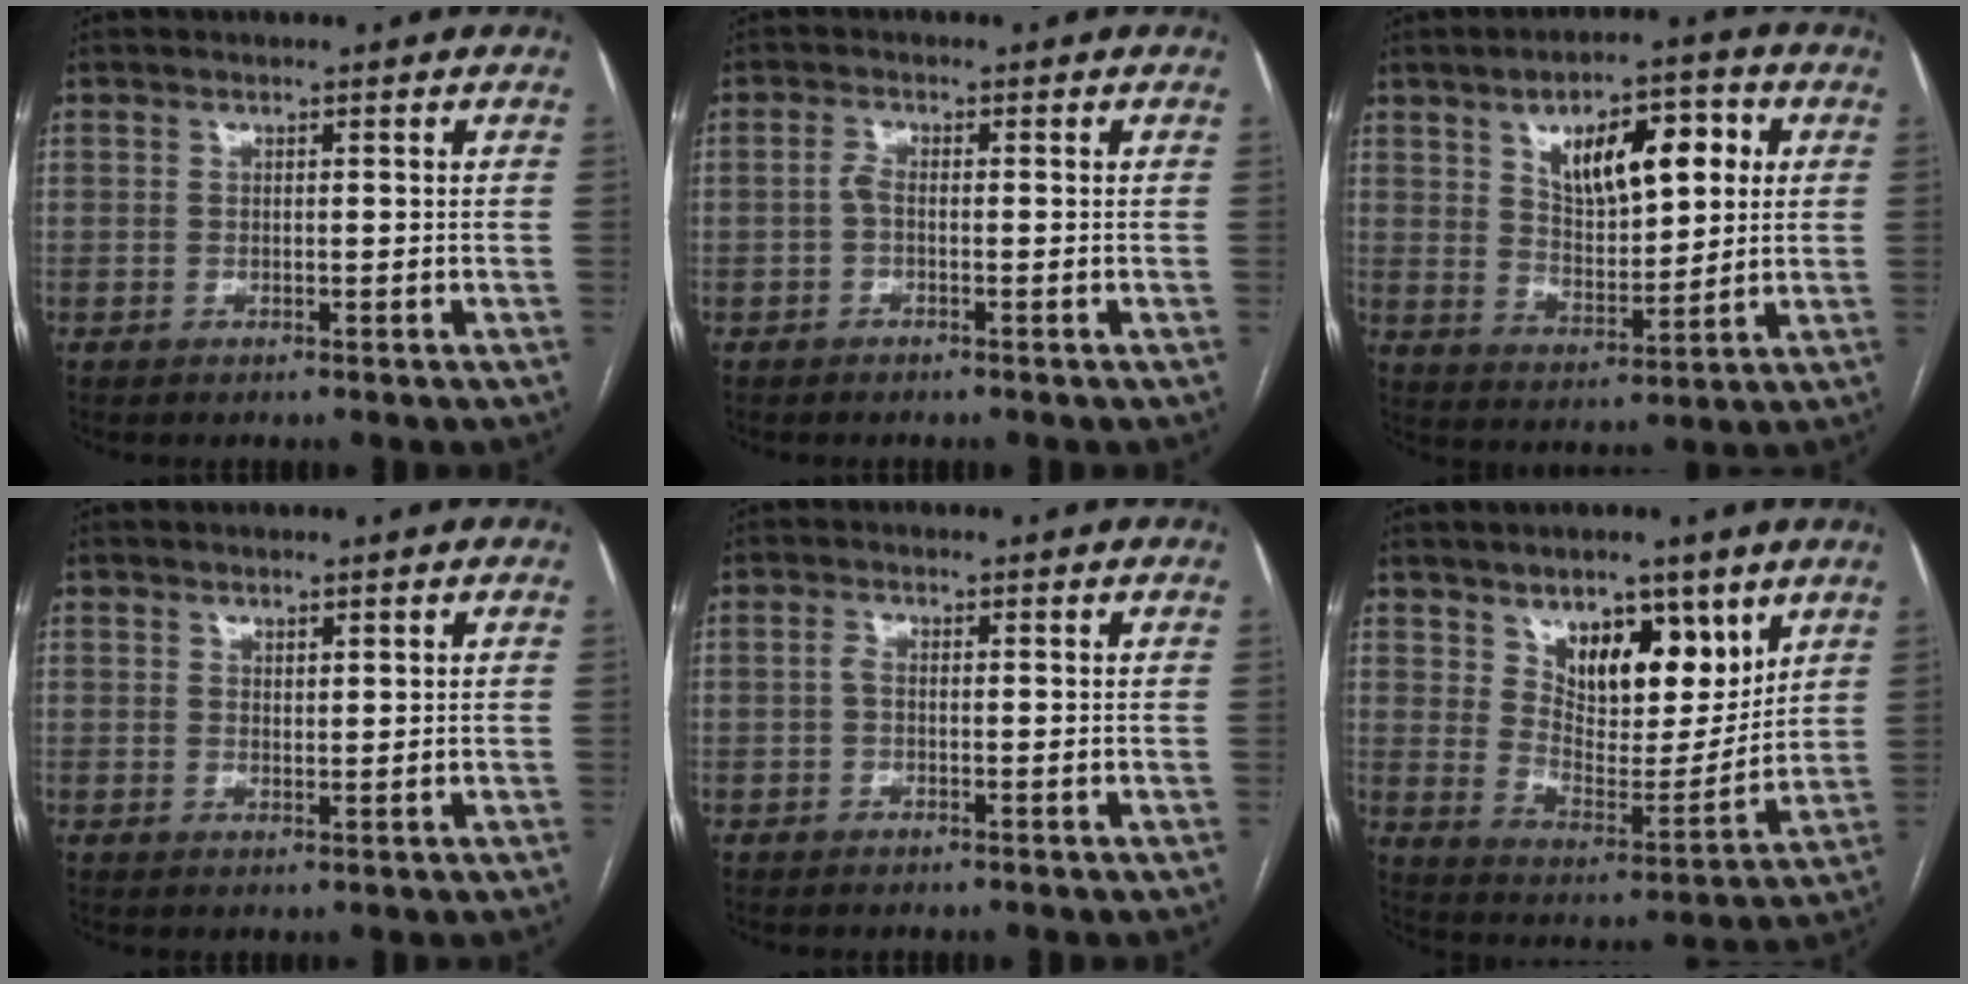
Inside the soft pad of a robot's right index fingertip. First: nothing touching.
{"total": 1.5, "force": [-0.4, 0.5, 1.3], "torque": [-0.026, 0.004, -0.011]}
{"total": 12.2, "force": [4.2, 5.1, 10.2], "torque": [-0.155, 0.019, 0.074]}
{"total": 1.1, "force": [0.8, 0.4, 0.7], "torque": [-0.010, -0.002, 0.014]}
{"total": 1.0, "force": [-0.2, 0.4, 0.9], "torque": [-0.016, 0.003, -0.006]}
{"total": 12.1, "force": [6.9, 5.5, 8.4], "torque": [-0.125, -0.006, 0.126]}